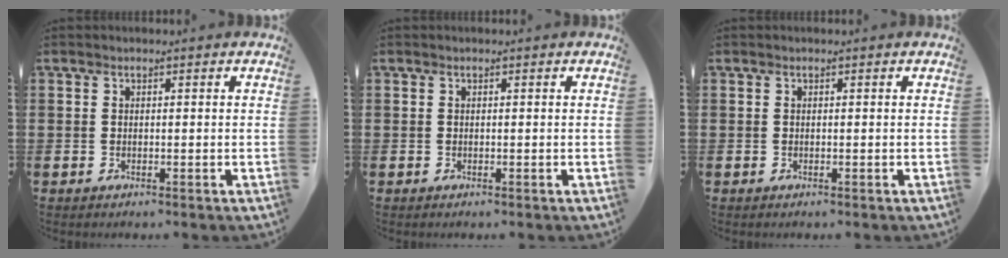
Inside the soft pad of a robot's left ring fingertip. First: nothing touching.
{"total": 0.0}
{"total": 0.0}